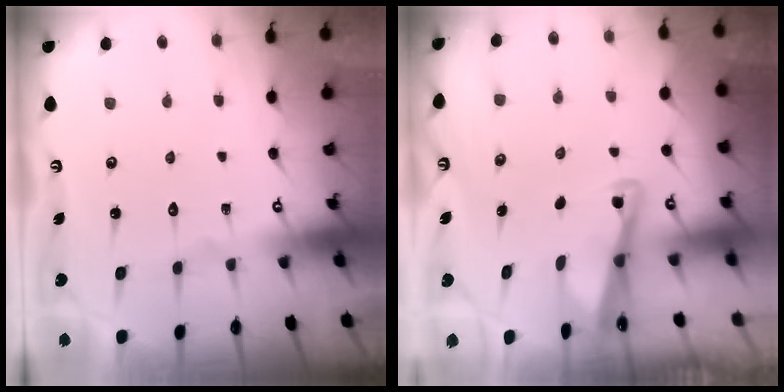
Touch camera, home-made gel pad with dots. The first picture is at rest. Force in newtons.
{"total": 3.0, "press": 2.9, "slide": 0.4}